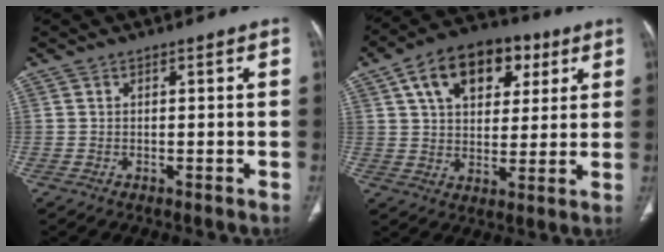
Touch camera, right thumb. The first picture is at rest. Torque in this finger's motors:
{"motor_torque": [-0.83, 1.88, 0.04, 0.05, 0.25]}